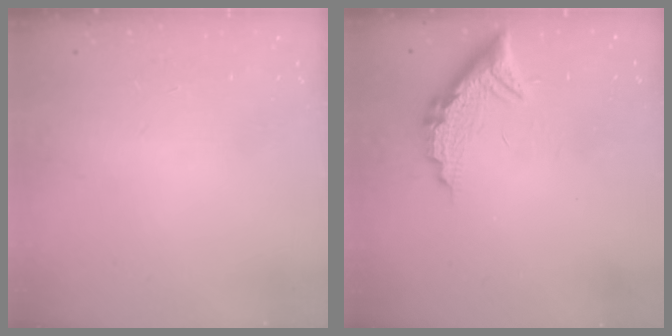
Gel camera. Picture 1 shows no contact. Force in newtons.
{"total": 12.4, "press": 12.4, "slide": 0.9}